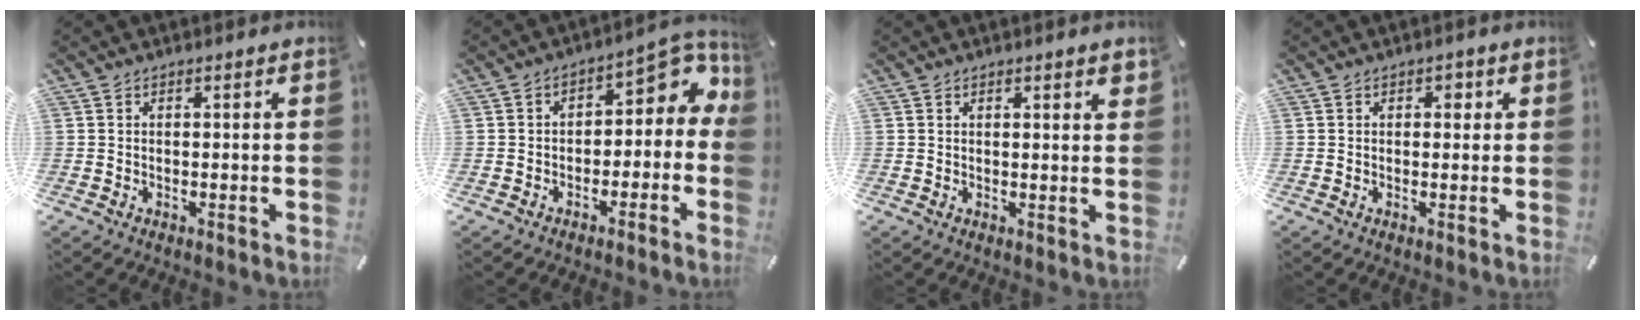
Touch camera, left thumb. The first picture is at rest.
{"total": 7.2, "force": [1.1, 5.0, 5.2], "torque": [-0.056, -0.014, 0.014]}
{"total": 1.3, "force": [1.1, 0.2, 0.7], "torque": [-0.007, -0.003, 0.017]}
{"total": 1.7, "force": [0.5, 1.3, 1.0], "torque": [-0.005, 0.001, 0.003]}